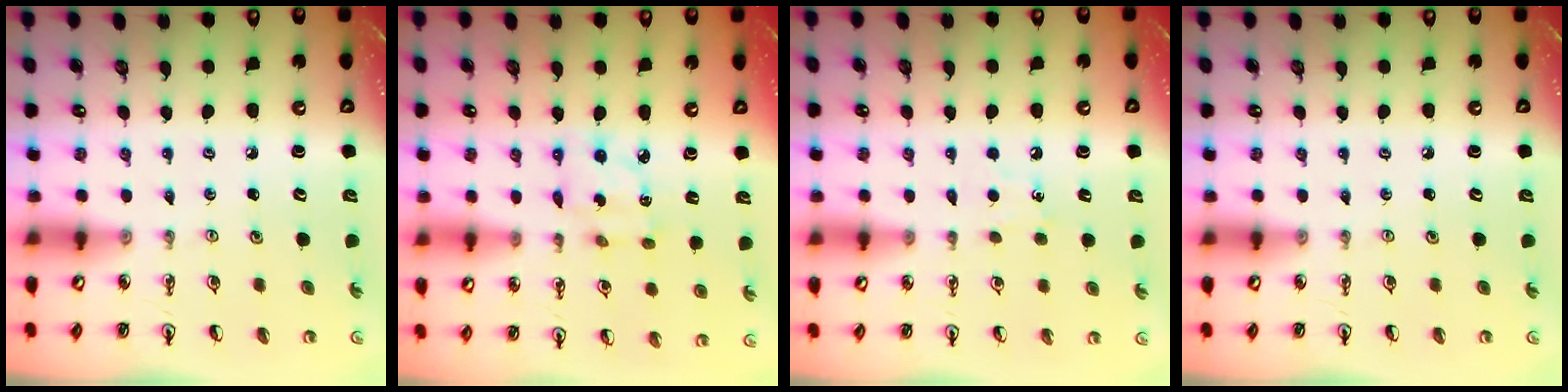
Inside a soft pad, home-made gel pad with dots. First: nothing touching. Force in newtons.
{"total": 3.7, "press": 3.7, "slide": 0.1}
{"total": 5.7, "press": 5.7, "slide": 0.8}
{"total": 0.0}